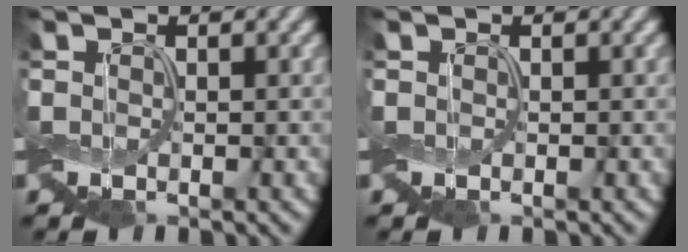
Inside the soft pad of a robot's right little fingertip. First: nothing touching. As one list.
[{"total": 0.0}]